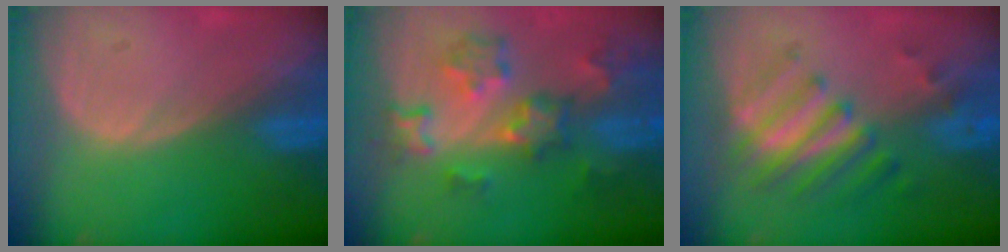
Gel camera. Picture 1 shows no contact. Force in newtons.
{"total": 9.2, "press": 8.1, "slide": 4.4}
{"total": 7.8, "press": 7.0, "slide": 3.4}